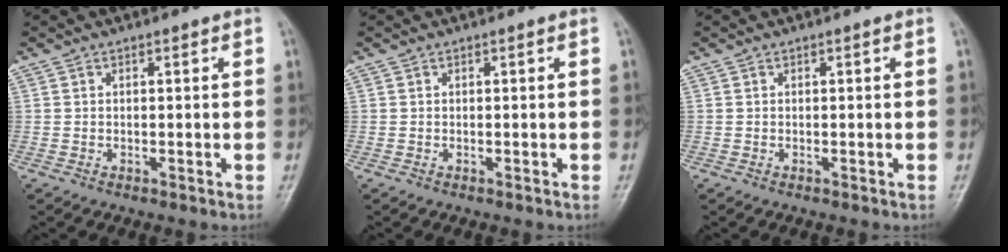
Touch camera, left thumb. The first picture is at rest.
{"total": 0.0}
{"total": 0.0}